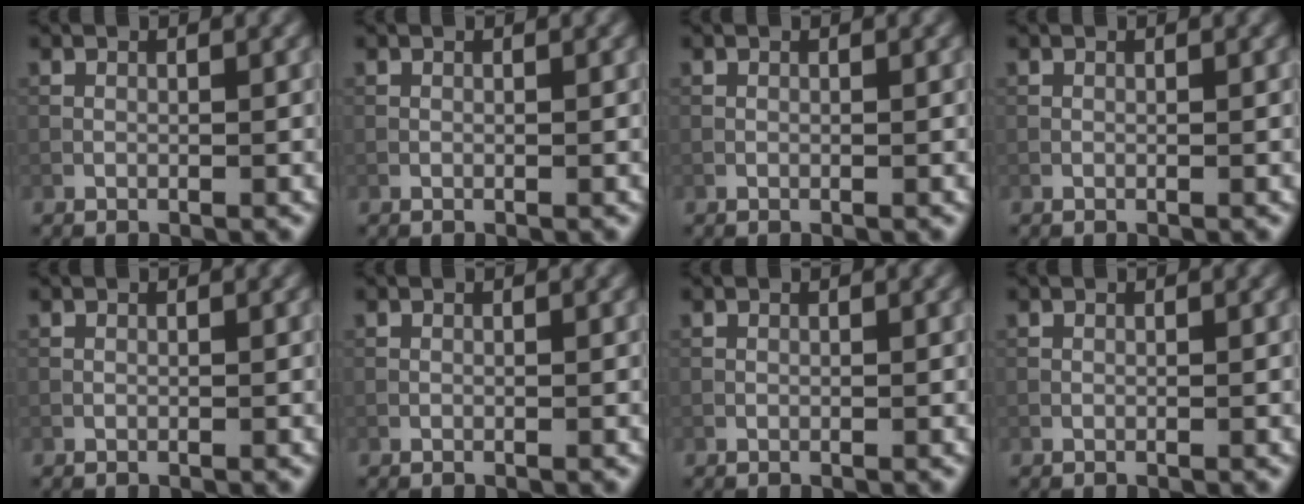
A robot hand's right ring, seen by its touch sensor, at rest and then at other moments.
{"total": 0.0}
{"total": 0.0}
{"total": 0.0}
{"total": 0.0}
{"total": 0.0}
{"total": 0.0}
{"total": 0.0}